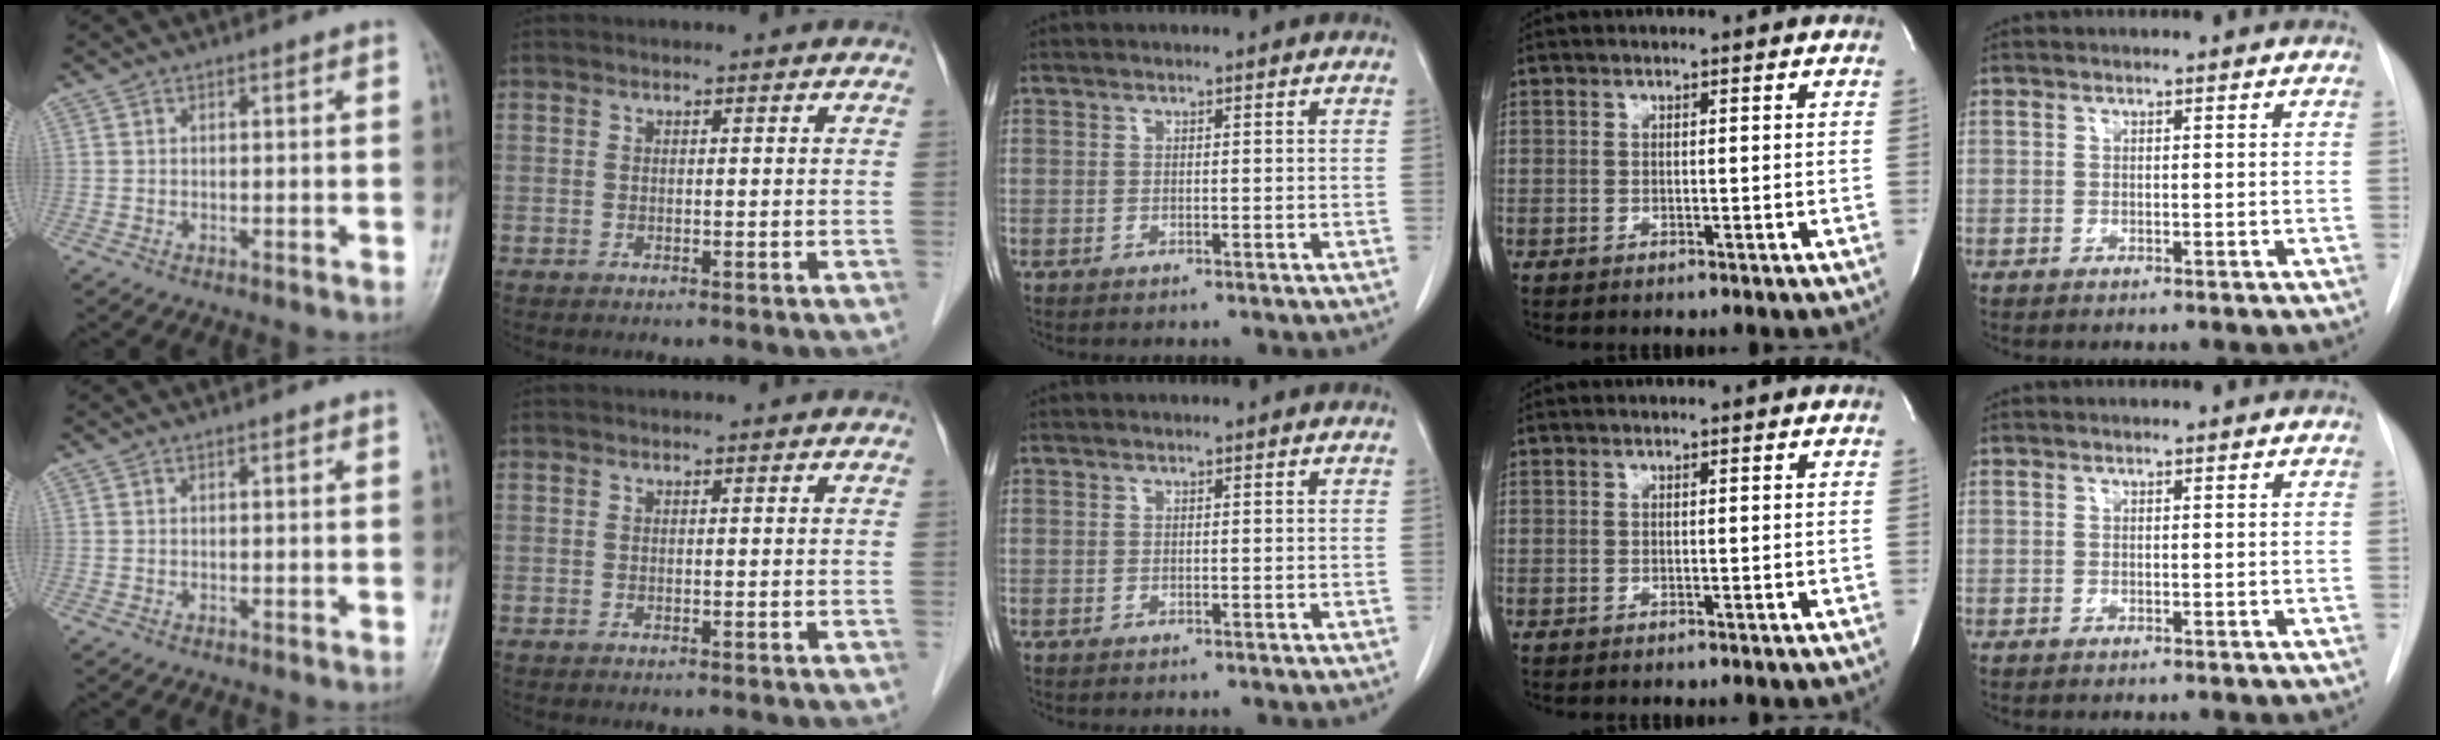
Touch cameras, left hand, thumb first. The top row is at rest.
{}